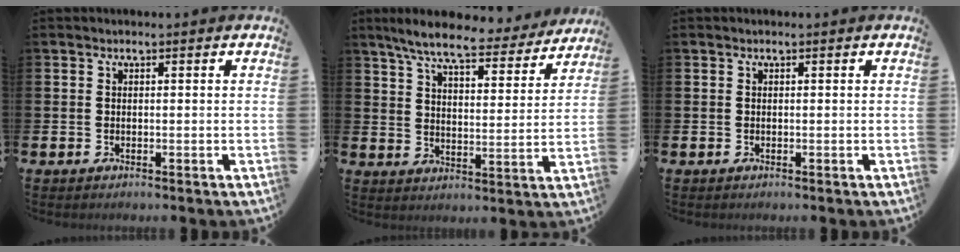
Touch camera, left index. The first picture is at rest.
{"total": 8.3, "force": [7.4, 1.3, 3.4], "torque": [-0.089, -0.039, 0.129]}
{"total": 0.0}